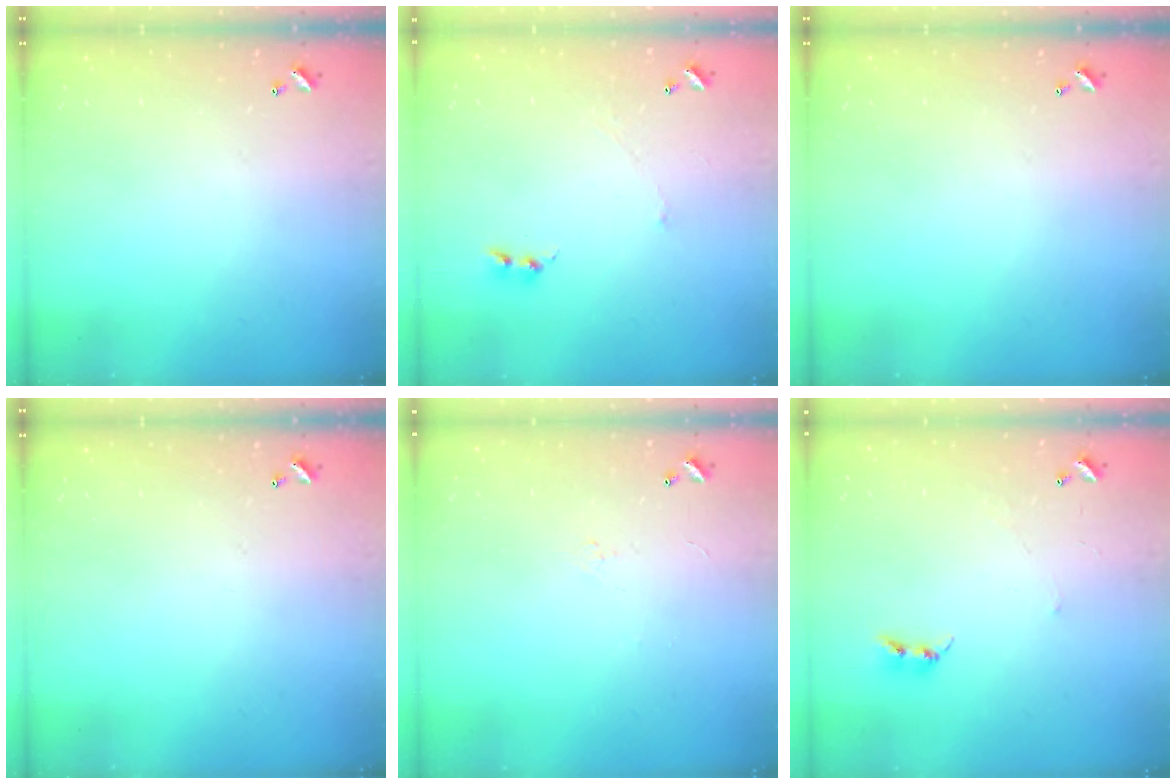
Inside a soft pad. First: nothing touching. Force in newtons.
{"total": 1.1, "press": 0.9, "slide": 0.6}
{"total": 0.0}
{"total": 0.0}
{"total": 0.5, "press": 0.1, "slide": 0.5}
{"total": 2.4, "press": 2.4, "slide": 0.2}